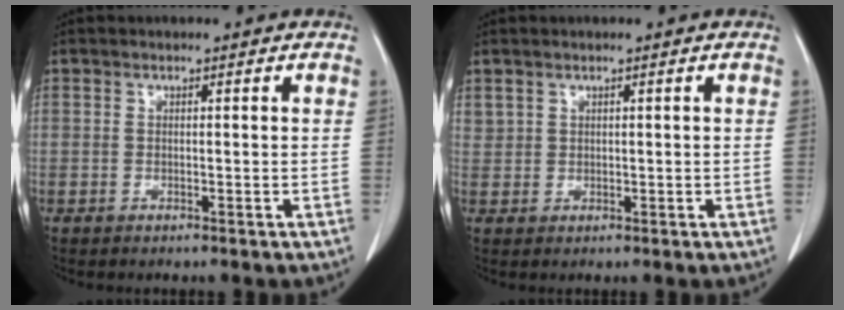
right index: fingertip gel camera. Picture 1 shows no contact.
{"total": 1.4, "force": [0.9, 1.0, 0.3], "torque": [-0.001, 0.006, 0.021]}